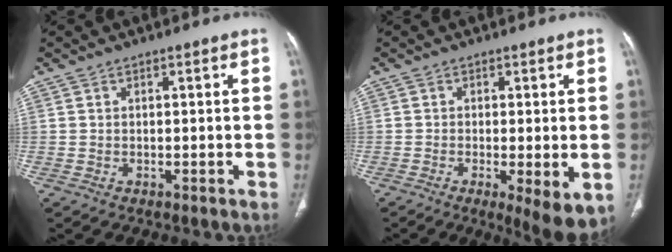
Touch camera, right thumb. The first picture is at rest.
{"total": 7.8, "force": [-2.2, 1.9, 7.2], "torque": [-0.109, -0.022, -0.033]}